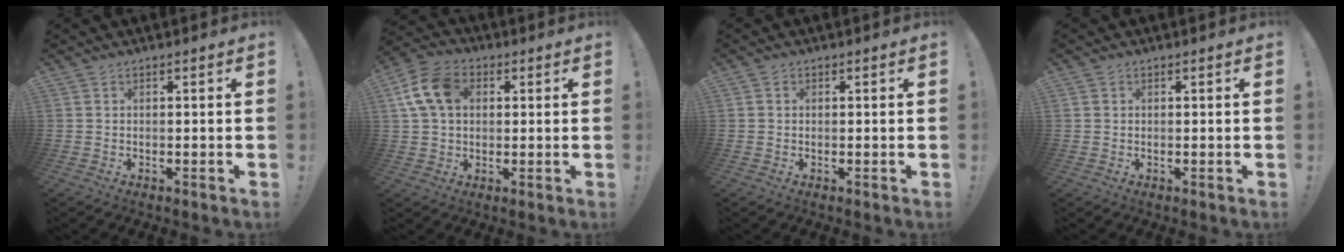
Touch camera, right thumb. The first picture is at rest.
{"total": 12.6, "force": [3.5, 9.2, 7.9], "torque": [-0.146, 0.007, 0.071]}
{"total": 0.8, "force": [0.0, 0.7, 0.1], "torque": [0.005, 0.000, -0.001]}
{"total": 0.6, "force": [0.2, 0.6, 0.0], "torque": [-0.001, 0.003, 0.004]}